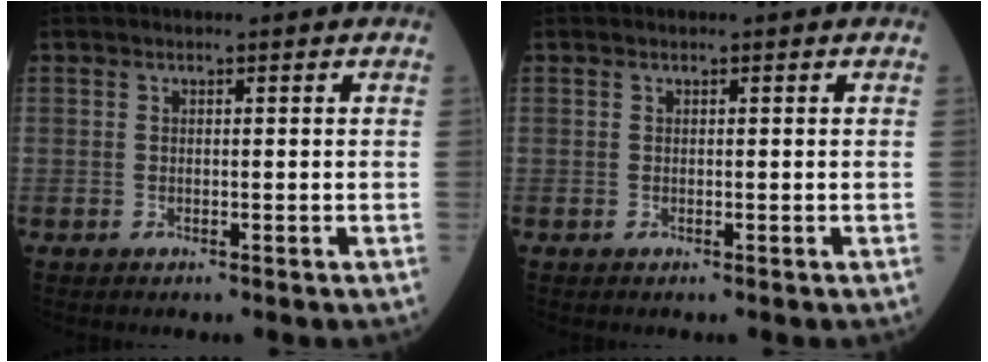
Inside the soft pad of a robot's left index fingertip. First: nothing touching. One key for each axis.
{"total": 0.0}